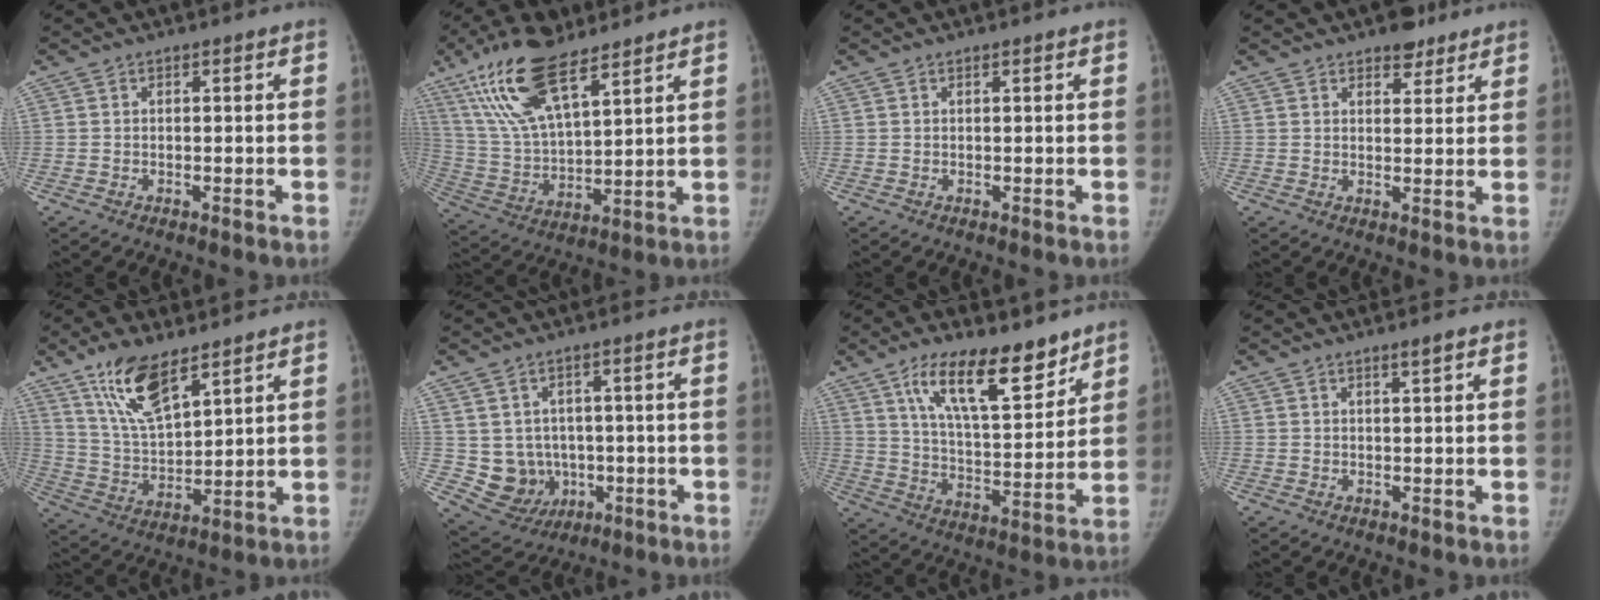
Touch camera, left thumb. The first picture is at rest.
{"total": 18.0, "force": [11.1, 6.5, 12.5], "torque": [-0.235, -0.034, 0.219]}
{"total": 0.0}
{"total": 4.6, "force": [3.5, 2.4, 1.8], "torque": [-0.001, -0.020, 0.051]}
{"total": 13.2, "force": [8.6, 4.9, 8.8], "torque": [-0.148, -0.040, 0.173]}
{"total": 9.1, "force": [-0.7, 8.2, 3.9], "torque": [-0.033, 0.003, 0.012]}
{"total": 17.0, "force": [10.9, 6.2, 11.4], "torque": [-0.150, -0.066, 0.193]}
{"total": 1.5, "force": [1.0, 0.1, 1.1], "torque": [-0.016, -0.006, 0.017]}